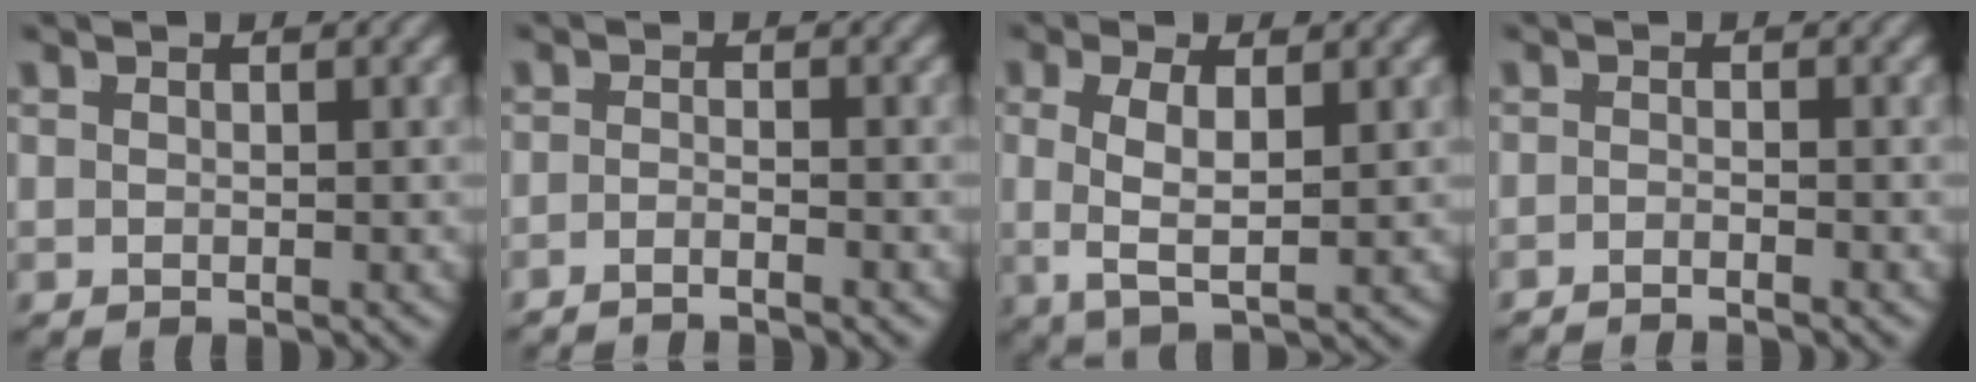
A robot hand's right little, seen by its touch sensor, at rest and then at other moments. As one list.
[{"total": 2.5, "force": [-2.5, -0.4, 0.4], "torque": [-0.006, -0.009, -0.040]}, {"total": 4.4, "force": [0.2, 2.2, 3.8], "torque": [-0.081, -0.011, 0.011]}, {"total": 2.2, "force": [-2.1, -0.3, 0.0], "torque": [0.005, -0.009, -0.035]}]